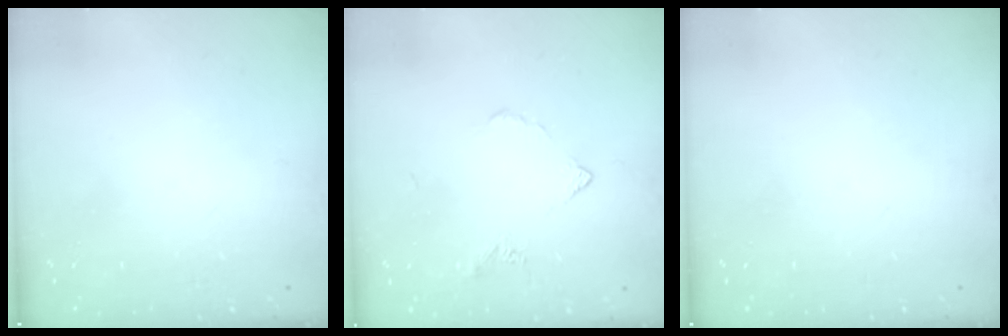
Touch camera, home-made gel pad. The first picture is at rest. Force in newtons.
{"total": 3.8, "press": 3.7, "slide": 0.7}
{"total": 0.0}